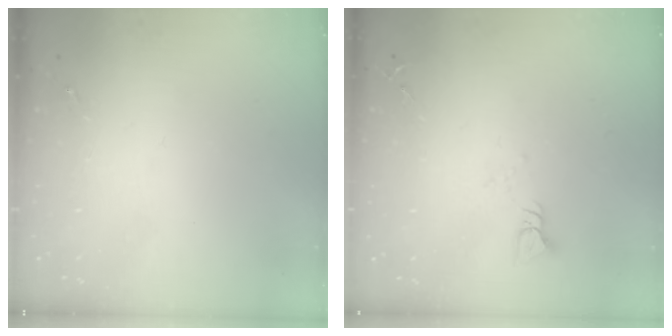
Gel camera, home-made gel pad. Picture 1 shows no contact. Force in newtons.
{"total": 3.5, "press": 3.5, "slide": 0.2}